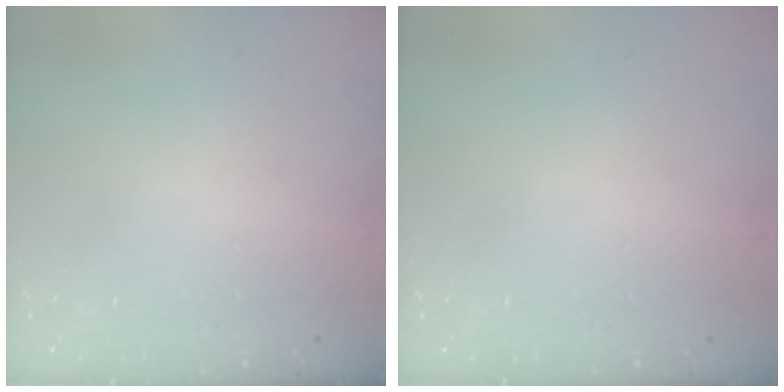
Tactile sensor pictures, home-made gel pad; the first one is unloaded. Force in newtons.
{"total": 0.0}